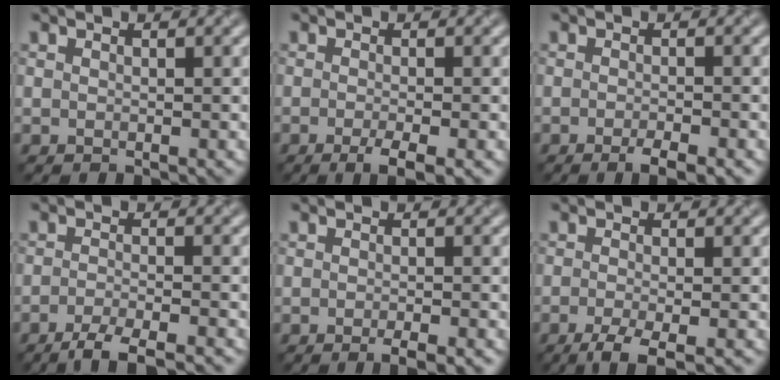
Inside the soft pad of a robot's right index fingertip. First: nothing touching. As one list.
[{"total": 2.9, "force": [-1.4, 0.6, 2.5], "torque": [-0.038, -0.006, -0.027]}, {"total": 2.8, "force": [-1.6, 0.5, 2.2], "torque": [-0.031, -0.003, -0.028]}, {"total": 4.5, "force": [-3.4, 0.8, 2.8], "torque": [-0.043, -0.004, -0.065]}, {"total": 2.5, "force": [-1.5, 0.4, 1.9], "torque": [-0.022, -0.003, -0.026]}, {"total": 3.7, "force": [-2.4, 0.8, 2.7], "torque": [-0.045, -0.007, -0.050]}]